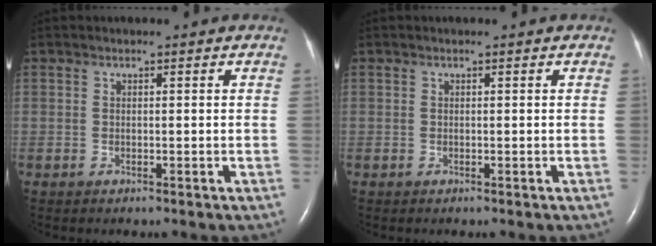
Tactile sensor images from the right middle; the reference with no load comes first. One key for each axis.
{"total": 0.0}